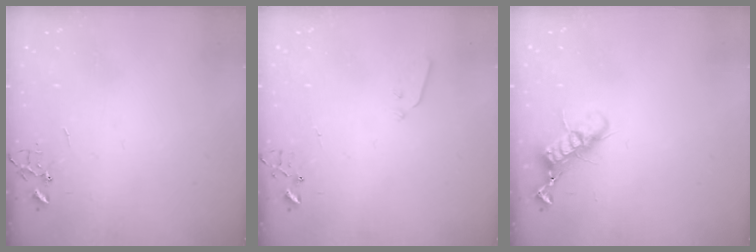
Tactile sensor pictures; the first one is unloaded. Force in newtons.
{"total": 3.6, "press": 3.6, "slide": 0.6}
{"total": 11.9, "press": 11.9, "slide": 0.8}